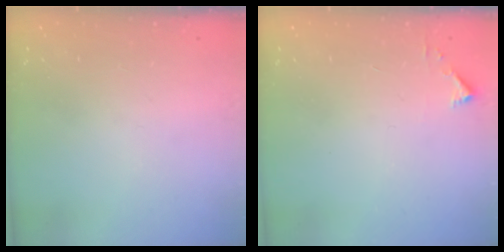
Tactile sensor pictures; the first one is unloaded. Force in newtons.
{"total": 2.3, "press": 2.3, "slide": 0.2}